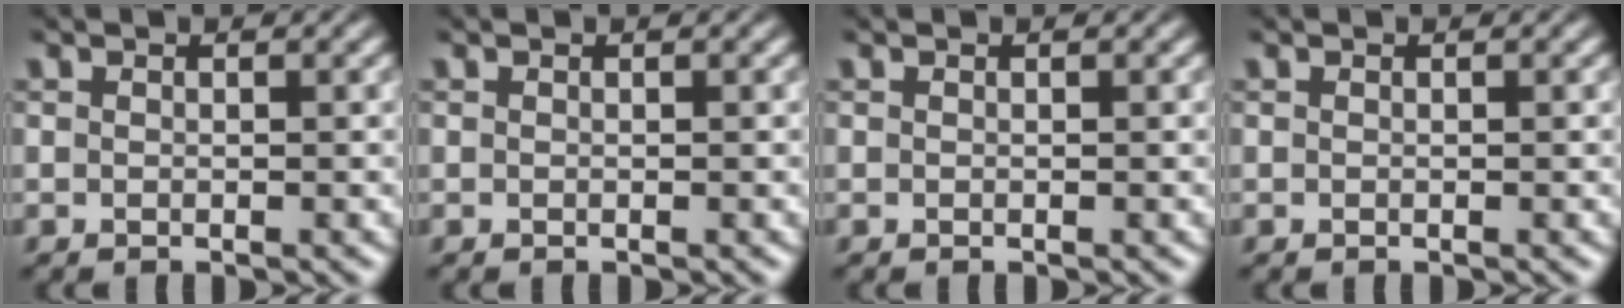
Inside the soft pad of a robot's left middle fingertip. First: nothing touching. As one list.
[{"total": 0.0}, {"total": 0.0}, {"total": 0.0}]